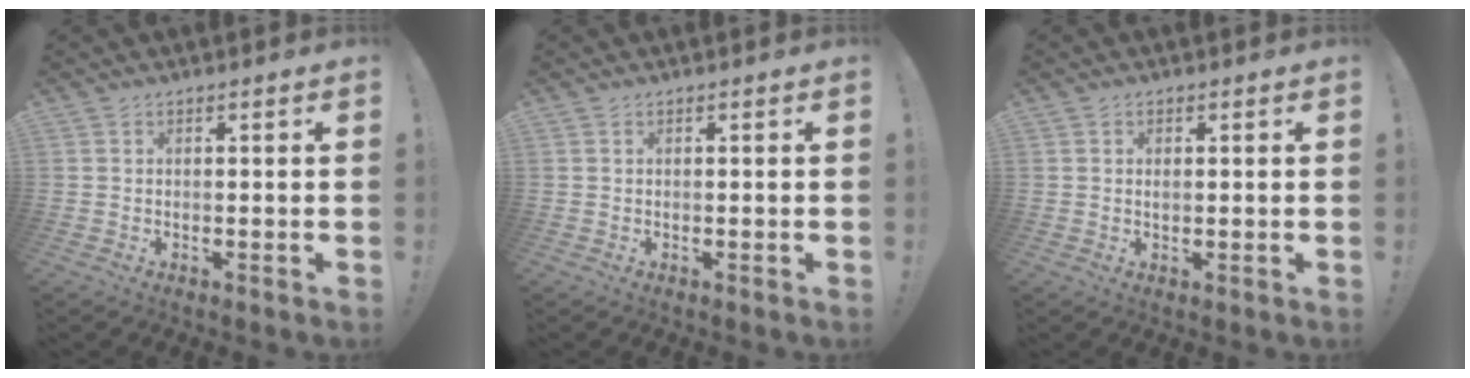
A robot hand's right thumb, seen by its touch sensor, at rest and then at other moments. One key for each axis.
{"total": 0.0}
{"total": 0.7, "fx": 0.1, "fy": 0.6, "fz": 0.4, "tx": -0.008, "ty": 0.003, "tz": 0.002}